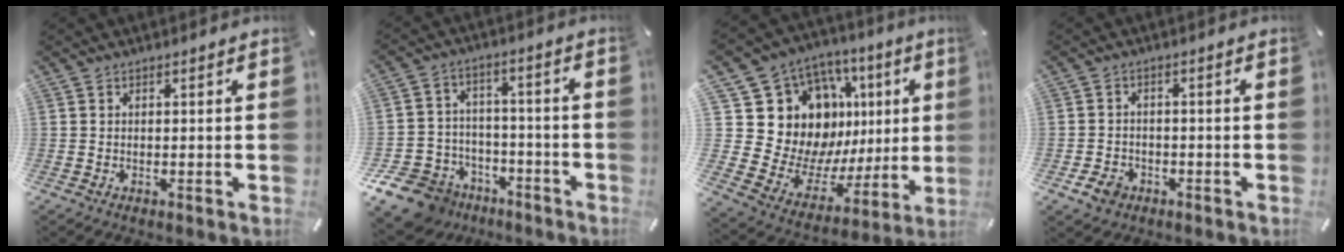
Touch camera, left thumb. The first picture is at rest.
{"total": 12.1, "force": [-7.7, 8.8, 3.1], "torque": [-0.076, 0.053, -0.136]}
{"total": 21.6, "force": [7.4, 17.2, 10.9], "torque": [-0.155, -0.084, 0.178]}
{"total": 4.3, "force": [-2.2, 3.2, 1.6], "torque": [-0.037, 0.008, -0.043]}